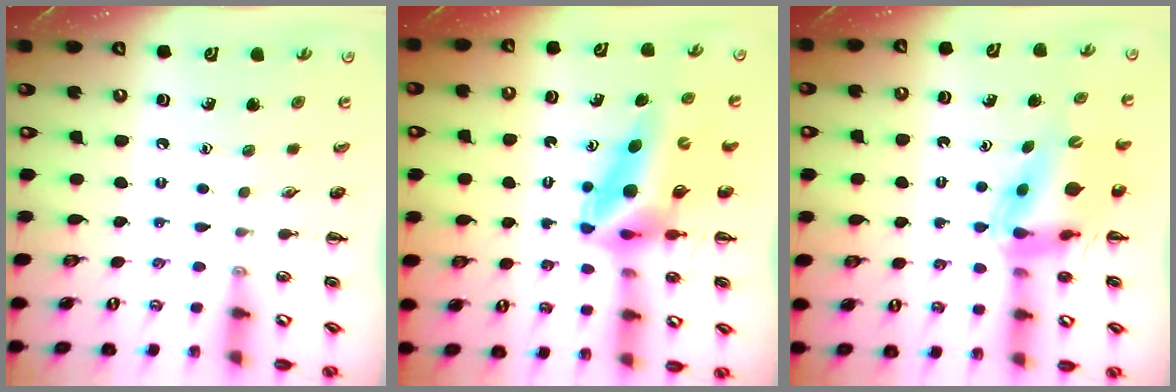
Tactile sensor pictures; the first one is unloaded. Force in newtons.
{"total": 9.6, "press": 9.2, "slide": 3.0}
{"total": 12.6, "press": 12.0, "slide": 3.8}